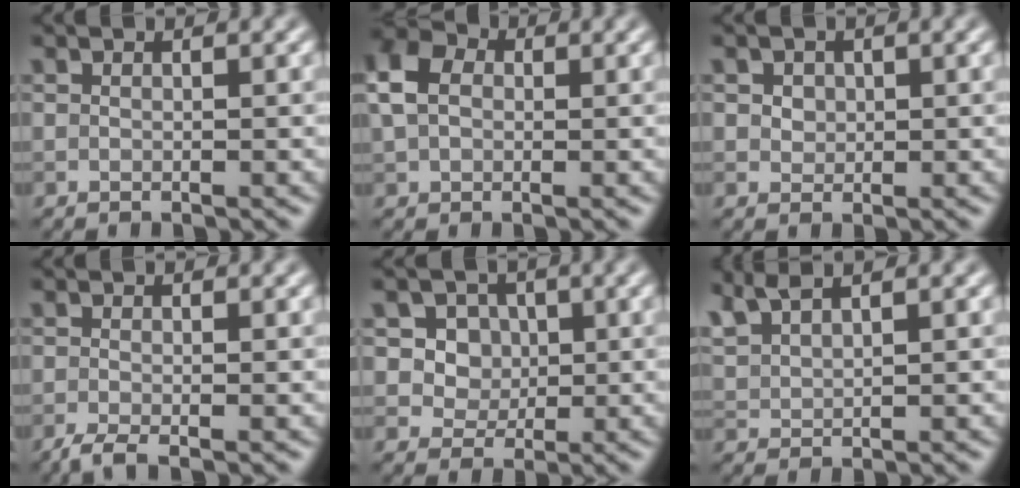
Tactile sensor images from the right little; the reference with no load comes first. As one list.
[{"total": 4.8, "force": [0.5, 3.7, 3.1], "torque": [-0.092, 0.016, 0.004]}, {"total": 2.1, "force": [0.7, 1.6, 1.1], "torque": [-0.032, 0.003, 0.021]}, {"total": 1.9, "force": [-1.3, 0.2, 1.3], "torque": [-0.029, -0.003, -0.027]}, {"total": 6.2, "force": [1.8, 5.2, 2.9], "torque": [-0.044, 0.010, 0.024]}, {"total": 3.1, "force": [2.3, 0.9, 1.9], "torque": [-0.054, 0.013, 0.056]}]